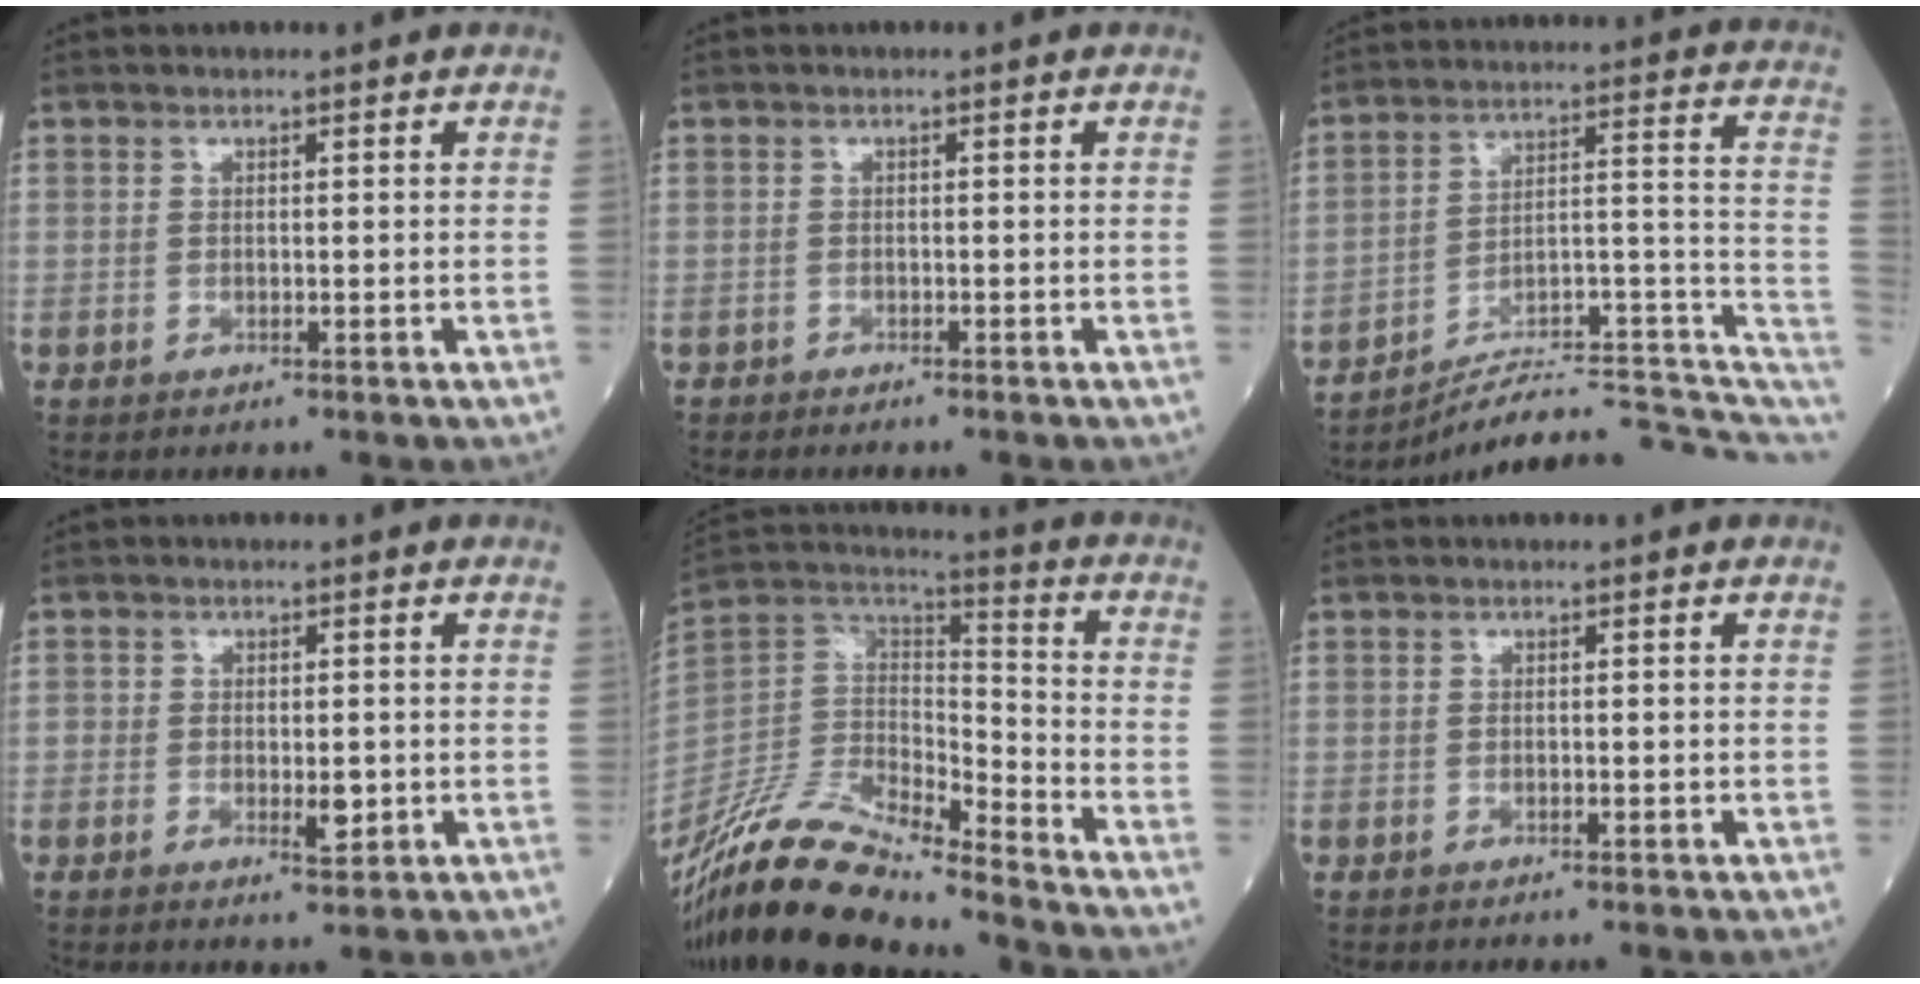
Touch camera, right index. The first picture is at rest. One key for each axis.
{"total": 1.3, "fx": -1.2, "fy": 0.2, "fz": 0.3, "tx": -0.009, "ty": -0.001, "tz": -0.021}
{"total": 16.5, "fx": -14.9, "fy": 2.6, "fz": 6.4, "tx": -0.055, "ty": 0.079, "tz": -0.216}
{"total": 3.5, "fx": -0.9, "fy": 1.6, "fz": 3.0, "tx": -0.044, "ty": -0.001, "tz": -0.014}
{"total": 19.0, "fx": -16.6, "fy": 2.5, "fz": 9.0, "tx": -0.191, "ty": 0.009, "tz": -0.319}
{"total": 0.9, "fx": -0.4, "fy": 0.1, "fz": 0.8, "tx": -0.016, "ty": 0.000, "tz": -0.005}